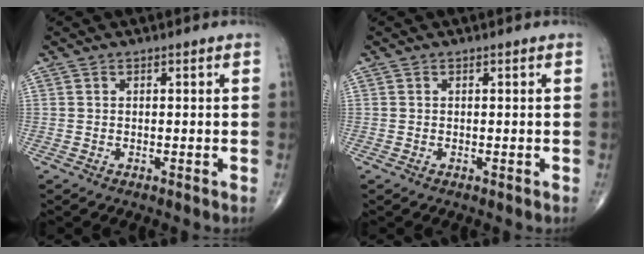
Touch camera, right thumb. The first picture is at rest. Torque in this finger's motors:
{"motor_torque": [2.54, 2.47, 0.04, -0.10, 0.03]}